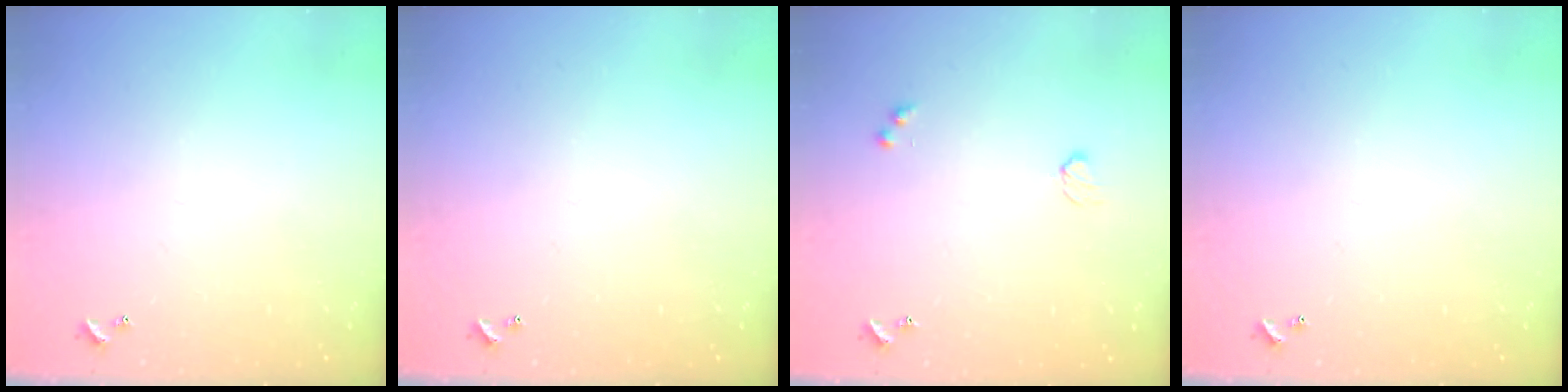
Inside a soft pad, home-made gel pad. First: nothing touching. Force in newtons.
{"total": 0.0}
{"total": 2.9, "press": 2.9, "slide": 0.5}
{"total": 0.0}